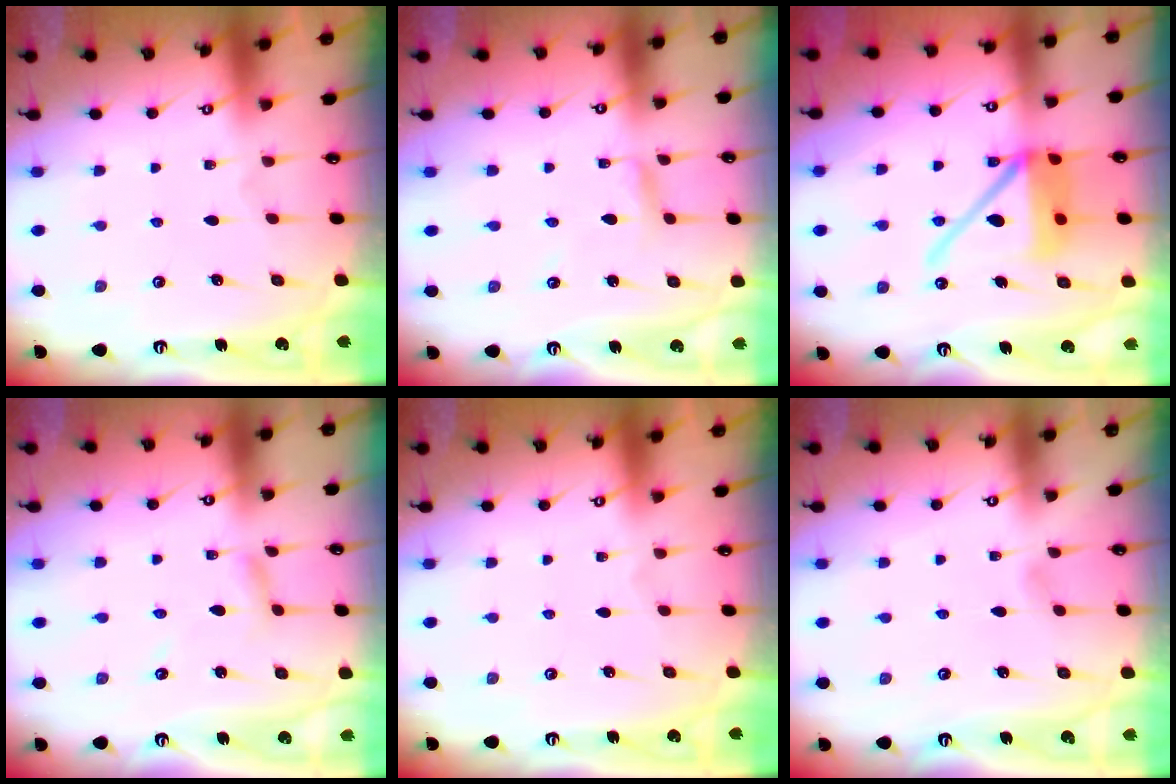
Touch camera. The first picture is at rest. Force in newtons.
{"total": 2.3, "press": 2.3, "slide": 0.2}
{"total": 14.7, "press": 14.6, "slide": 2.0}
{"total": 4.4, "press": 4.4, "slide": 0.3}
{"total": 0.0}
{"total": 2.8, "press": 2.8, "slide": 0.3}